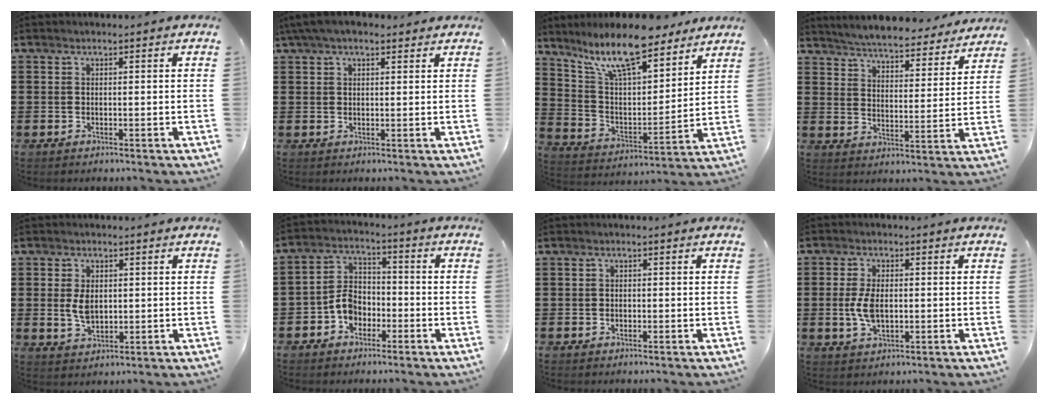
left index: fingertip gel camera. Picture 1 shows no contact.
{"total": 4.2, "force": [3.0, 1.4, 2.6], "torque": [-0.058, 0.004, 0.055]}
{"total": 12.3, "force": [9.9, 3.0, 6.7], "torque": [-0.155, -0.046, 0.175]}
{"total": 5.1, "force": [5.0, -0.3, 0.7], "torque": [-0.041, -0.039, 0.083]}
{"total": 4.2, "force": [0.4, 2.6, 3.3], "torque": [-0.075, 0.004, 0.005]}
{"total": 5.7, "force": [-2.9, 4.1, 2.8], "torque": [-0.075, 0.011, -0.062]}
{"total": 0.7, "force": [-0.4, 0.6, 0.2], "torque": [-0.006, 0.001, -0.008]}
{"total": 5.2, "force": [-0.1, 2.7, 4.4], "torque": [-0.105, -0.001, -0.008]}